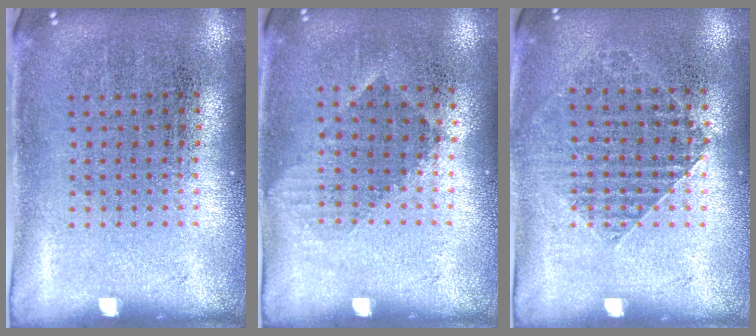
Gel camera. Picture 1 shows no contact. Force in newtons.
{"total": 0.9, "press": 0.7, "slide": 0.6}
{"total": 1.0, "press": 1.0, "slide": 0.2}